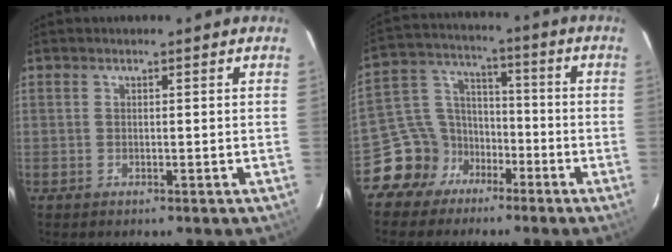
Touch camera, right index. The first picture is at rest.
{"total": 10.5, "force": [-6.6, 7.9, 2.0], "torque": [-0.054, 0.048, -0.115]}